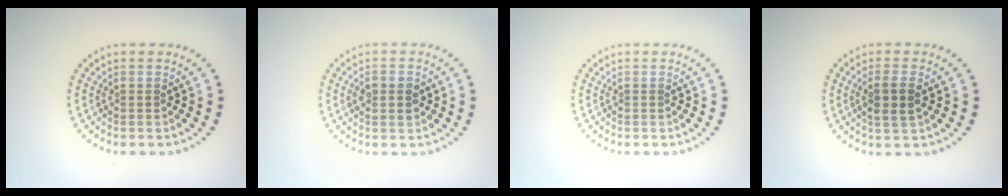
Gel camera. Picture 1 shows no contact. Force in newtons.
{"total": 2.0, "press": 2.0, "slide": 0.1}
{"total": 0.0}
{"total": 2.7, "press": 2.5, "slide": 1.0}